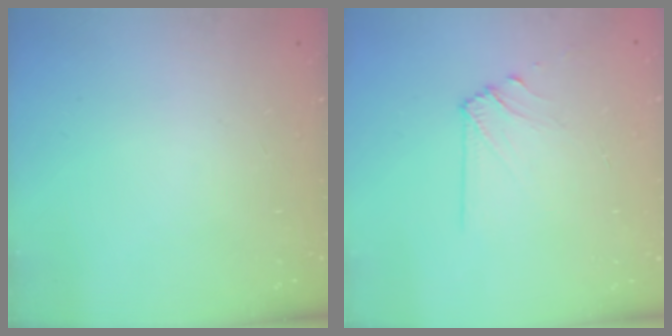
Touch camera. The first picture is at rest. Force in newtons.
{"total": 6.2, "press": 6.2, "slide": 0.9}